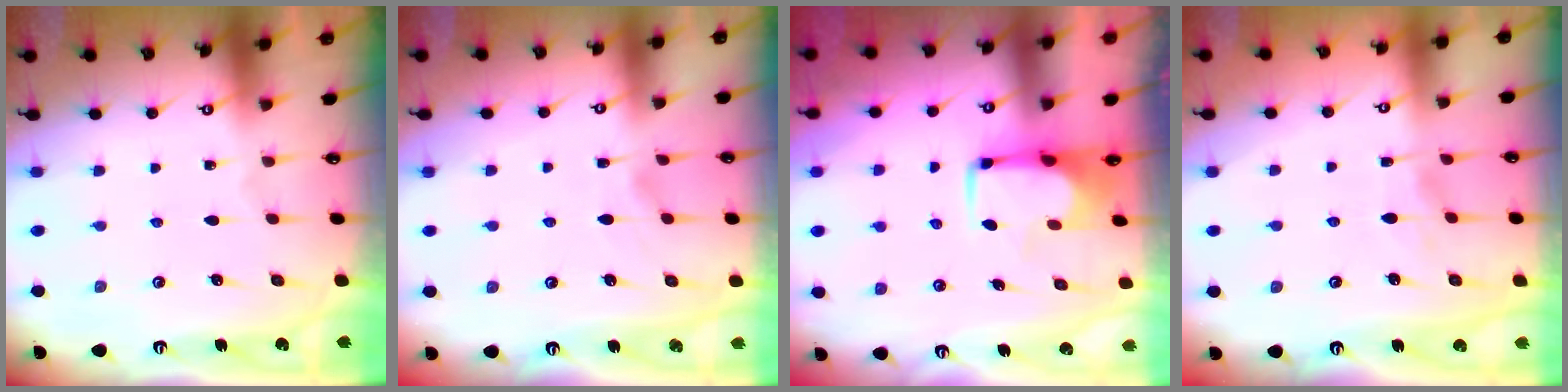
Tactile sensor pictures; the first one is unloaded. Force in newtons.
{"total": 1.4, "press": 0.9, "slide": 1.0}
{"total": 0.6, "press": 0.6, "slide": 0.2}
{"total": 0.9, "press": 0.6, "slide": 0.7}